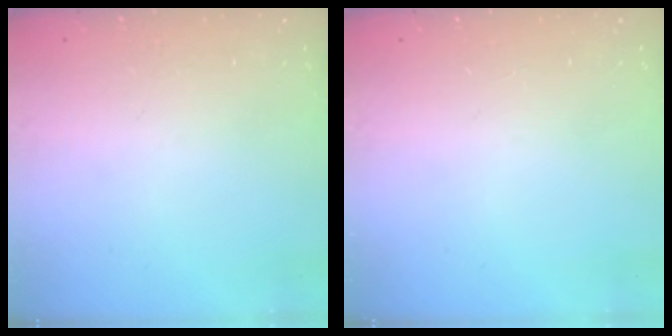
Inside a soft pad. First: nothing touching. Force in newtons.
{"total": 0.0}